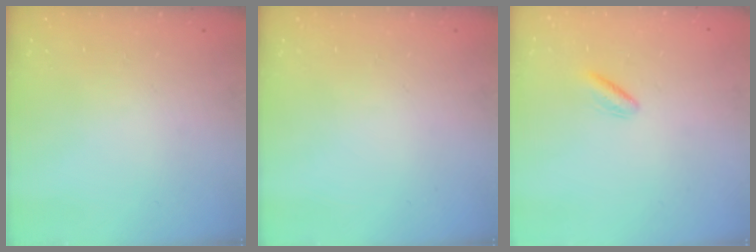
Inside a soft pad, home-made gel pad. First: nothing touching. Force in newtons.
{"total": 0.0}
{"total": 2.5, "press": 2.3, "slide": 1.1}